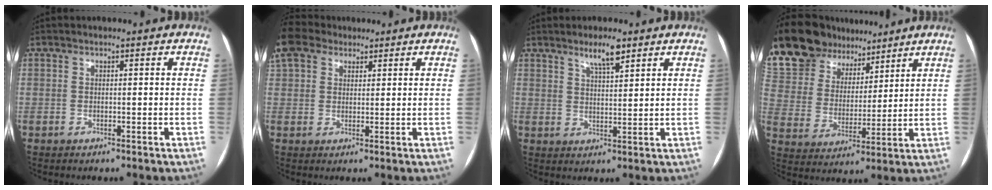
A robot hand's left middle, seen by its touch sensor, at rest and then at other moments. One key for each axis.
{"total": 5.3, "fx": 4.4, "fy": 2.6, "fz": 1.3, "tx": -0.044, "ty": 0.026, "tz": 0.092}
{"total": 4.4, "fx": 3.1, "fy": 0.8, "fz": 2.9, "tx": -0.054, "ty": 0.001, "tz": 0.055}
{"total": 18.4, "fx": 15.3, "fy": 8.3, "fz": 5.9, "tx": -0.144, "ty": 0.037, "tz": 0.281}